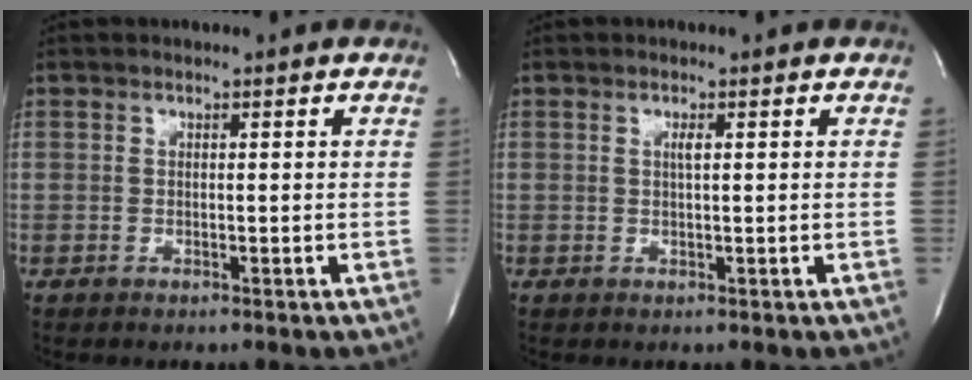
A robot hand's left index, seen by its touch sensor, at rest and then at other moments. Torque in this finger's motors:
{"motor_torque": [-0.21, 0.15, -0.02, 0.00]}